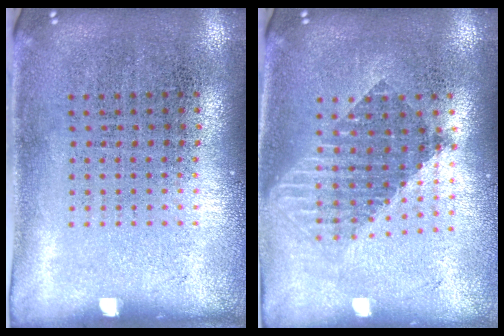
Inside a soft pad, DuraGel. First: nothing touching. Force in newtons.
{"total": 1.7, "press": 1.4, "slide": 1.0}